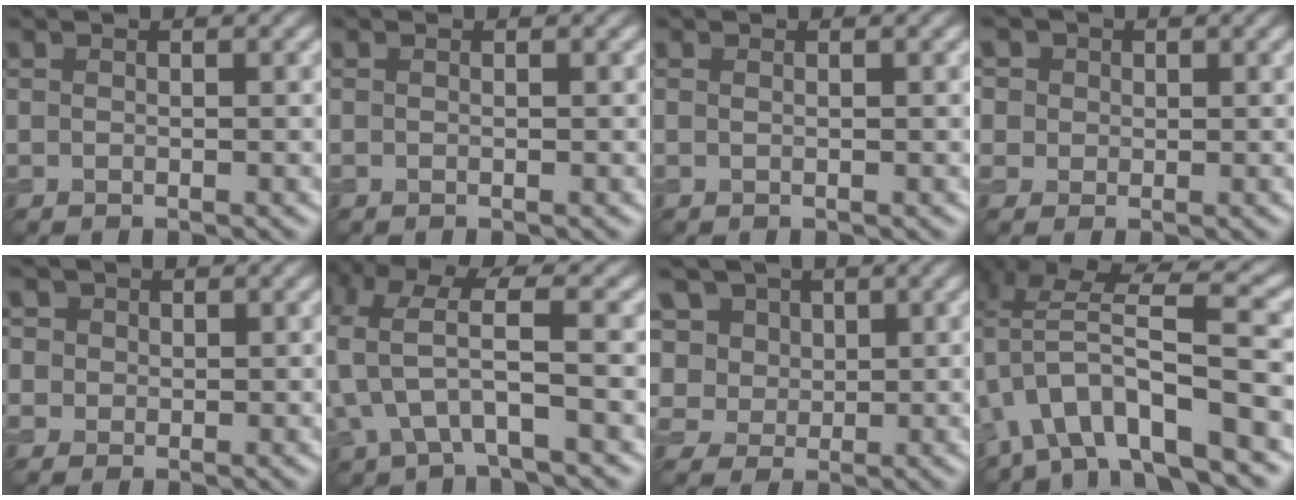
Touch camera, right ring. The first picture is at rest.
{"total": 0.0}
{"total": 0.5, "force": [0.2, 0.2, 0.4], "torque": [-0.007, -0.003, -0.002]}
{"total": 6.4, "force": [3.1, 4.9, 2.6], "torque": [-0.056, 0.021, 0.029]}
{"total": 5.7, "force": [2.7, 4.5, 2.3], "torque": [-0.051, 0.019, 0.023]}
{"total": 5.8, "force": [0.0, 2.1, 5.4], "torque": [-0.122, 0.006, -0.006]}
{"total": 10.7, "force": [5.2, 7.7, 5.2], "torque": [-0.109, 0.032, 0.069]}
{"total": 9.1, "force": [-1.3, 3.0, 8.5], "torque": [-0.152, 0.012, -0.032]}